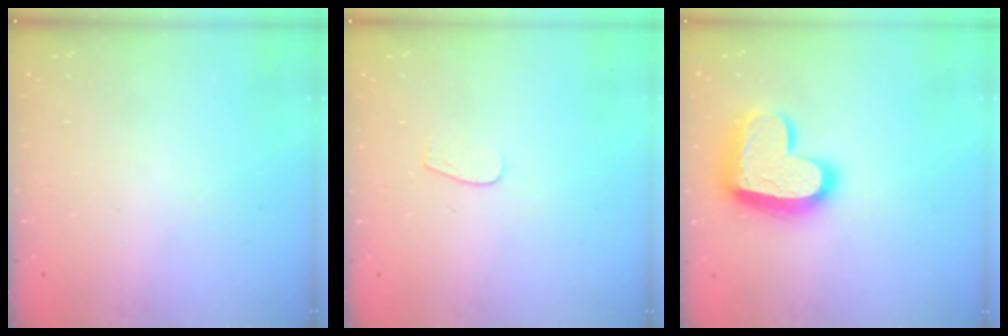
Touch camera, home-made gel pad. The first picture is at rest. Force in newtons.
{"total": 3.1, "press": 3.1, "slide": 0.2}
{"total": 17.7, "press": 17.7, "slide": 1.0}